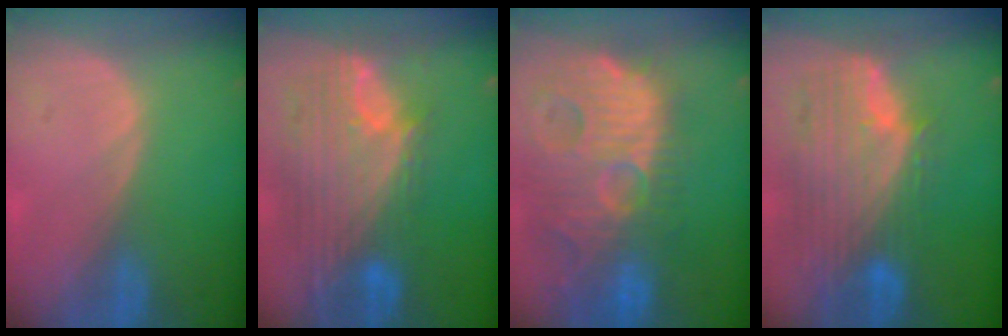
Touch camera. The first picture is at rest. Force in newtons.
{"total": 12.0, "press": 10.1, "slide": 6.4}
{"total": 14.8, "press": 12.7, "slide": 7.6}
{"total": 11.7, "press": 10.0, "slide": 6.1}